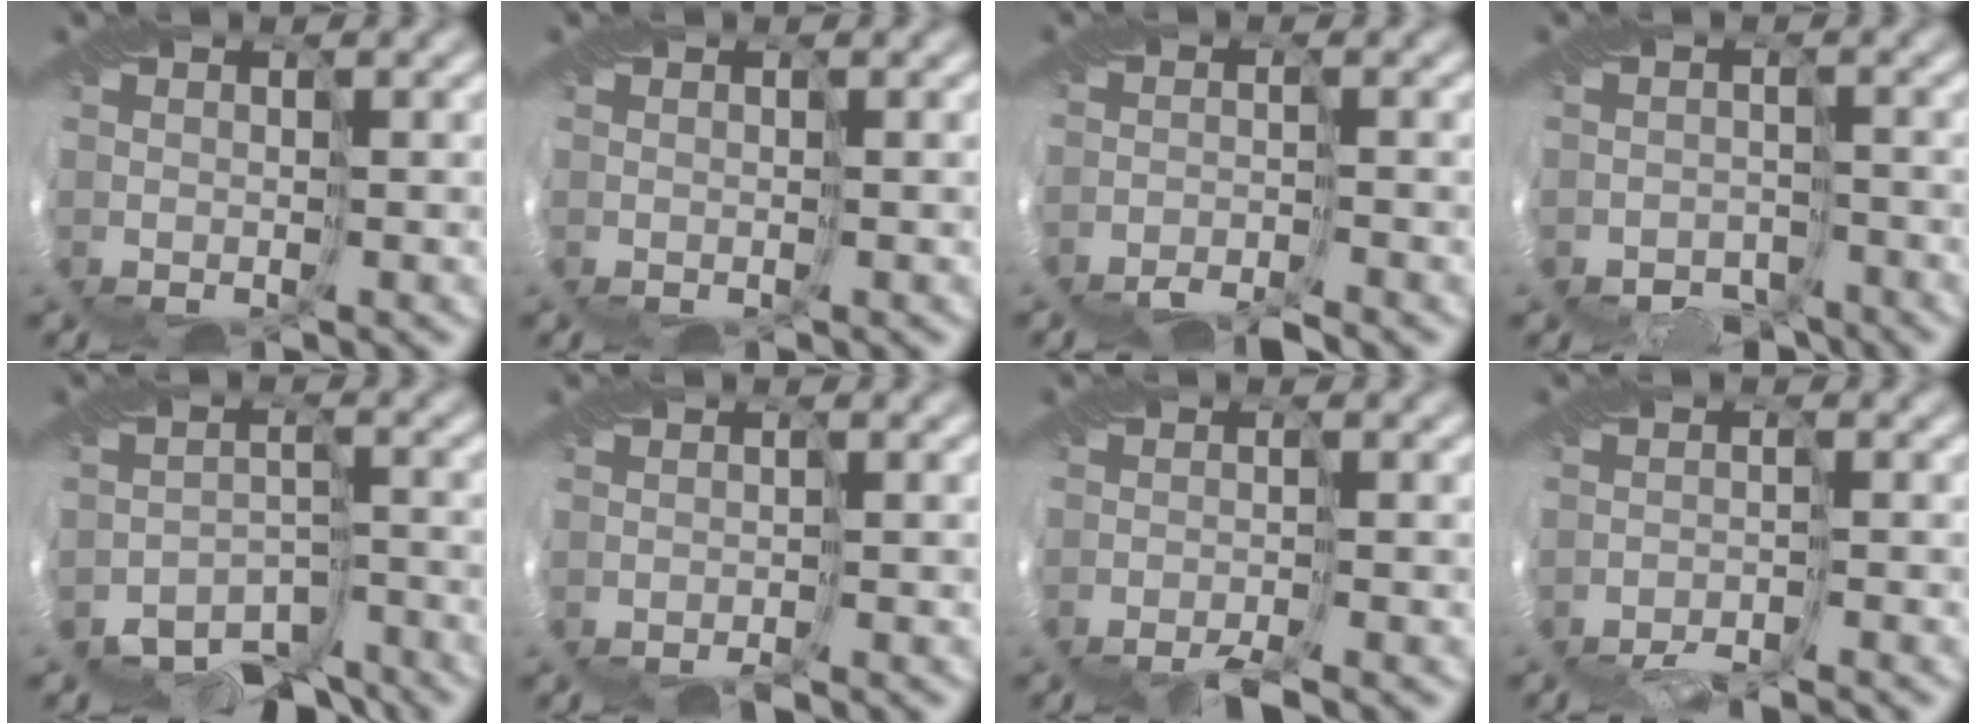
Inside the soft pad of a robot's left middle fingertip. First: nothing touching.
{"total": 0.0}
{"total": 4.4, "force": [-4.3, 0.3, 0.8], "torque": [-0.010, -0.008, -0.085]}
{"total": 4.0, "force": [-3.6, 1.7, -0.1], "torque": [0.015, -0.026, -0.058]}
{"total": 6.9, "force": [-6.5, 2.0, 1.0], "torque": [-0.005, -0.016, -0.109]}
{"total": 0.9, "force": [-0.9, -0.1, 0.2], "torque": [0.009, 0.002, -0.021]}
{"total": 2.9, "force": [-2.8, -0.2, 0.8], "torque": [-0.008, -0.001, -0.062]}
{"total": 3.8, "force": [-3.8, -0.1, 0.5], "torque": [-0.006, -0.006, -0.076]}